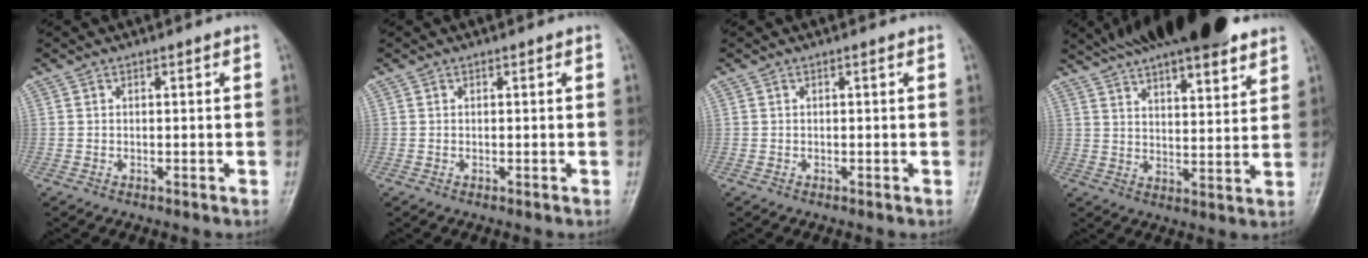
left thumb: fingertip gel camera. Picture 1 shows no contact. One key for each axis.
{"total": 0.0}
{"total": 0.0}
{"total": 19.8, "fx": 14.2, "fy": 6.2, "fz": 12.4, "tx": -0.169, "ty": -0.025, "tz": 0.218}